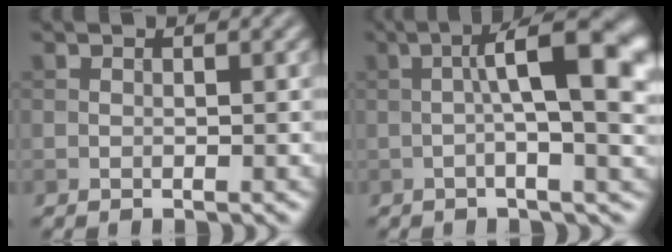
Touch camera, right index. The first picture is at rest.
{"total": 10.0, "force": [1.0, 2.5, 9.7], "torque": [-0.136, 0.016, 0.007]}